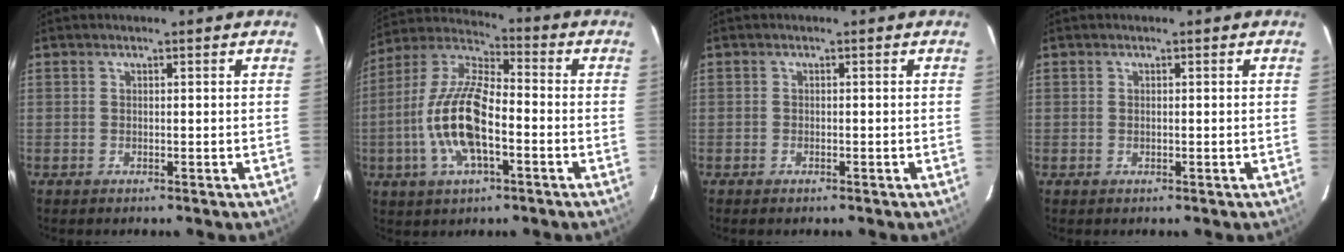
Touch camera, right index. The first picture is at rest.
{"total": 15.6, "force": [-4.0, 6.1, 13.8], "torque": [-0.285, 0.001, -0.083]}
{"total": 0.8, "force": [-0.7, 0.4, 0.2], "torque": [-0.005, -0.002, -0.014]}
{"total": 0.6, "force": [0.1, 0.3, 0.5], "torque": [-0.011, 0.001, 0.001]}